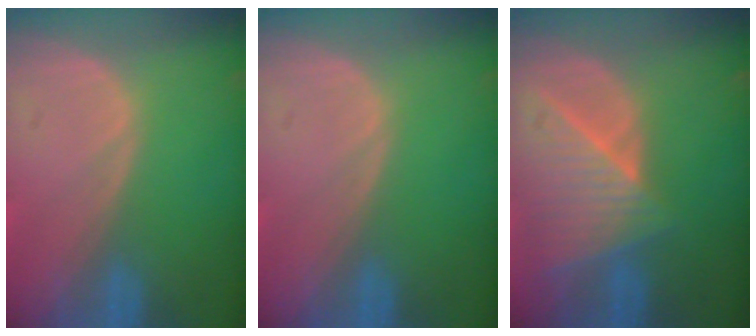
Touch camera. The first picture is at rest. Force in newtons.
{"total": 0.0}
{"total": 8.0, "press": 7.3, "slide": 3.2}